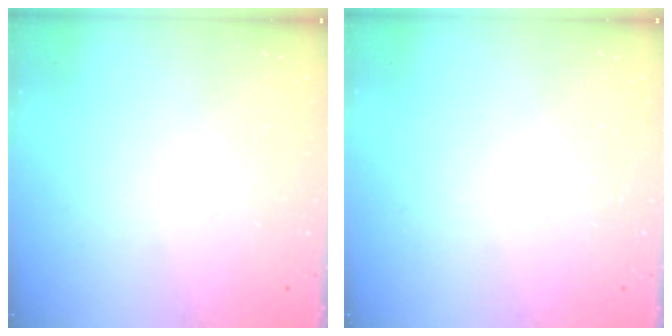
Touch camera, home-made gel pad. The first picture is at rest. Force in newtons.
{"total": 0.0}